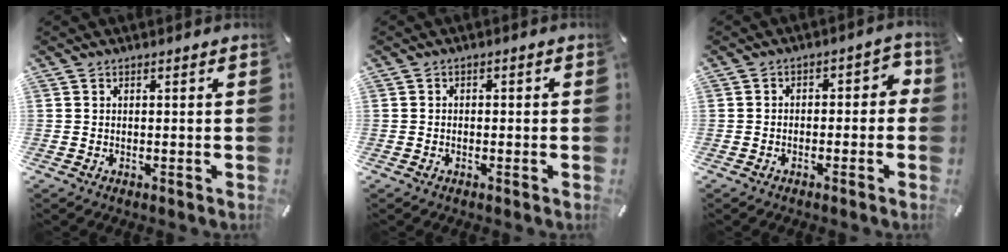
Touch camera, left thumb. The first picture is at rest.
{"total": 1.2, "force": [-0.8, 0.7, 0.6], "torque": [-0.012, 0.005, -0.017]}
{"total": 4.3, "force": [-1.7, 2.8, 2.7], "torque": [-0.042, 0.017, -0.036]}